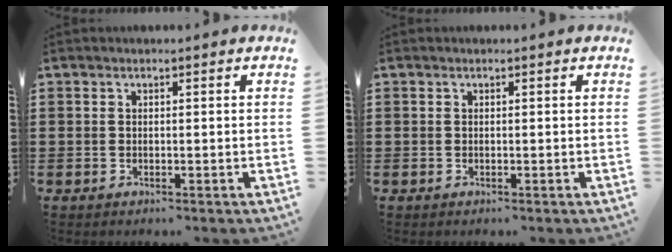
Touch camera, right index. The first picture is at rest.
{"total": 0.0}